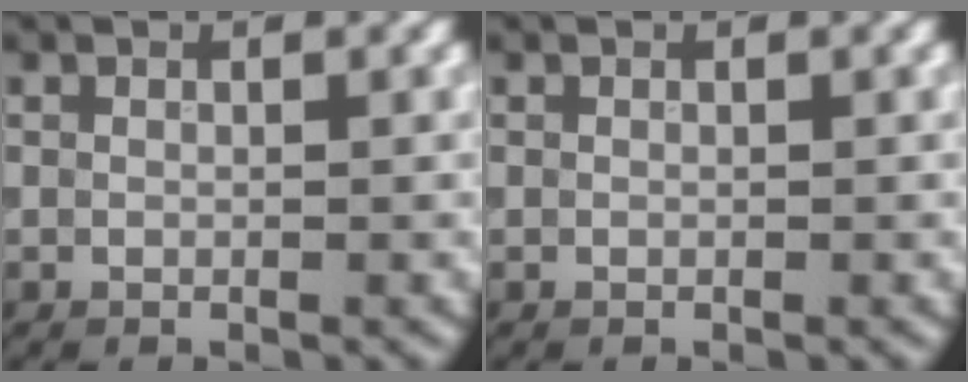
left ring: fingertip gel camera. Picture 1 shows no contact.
{"total": 0.0}